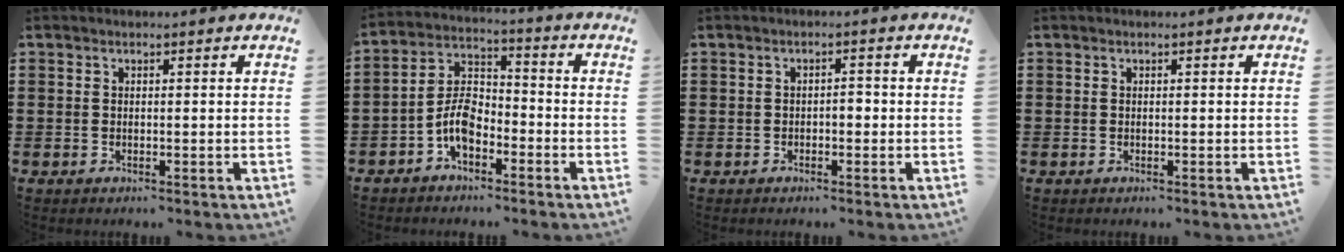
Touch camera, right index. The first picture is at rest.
{"total": 6.7, "force": [-3.0, 3.6, 4.8], "torque": [-0.110, 0.009, -0.063]}
{"total": 1.4, "force": [-0.6, 0.7, 1.1], "torque": [-0.023, 0.002, -0.013]}
{"total": 0.0}